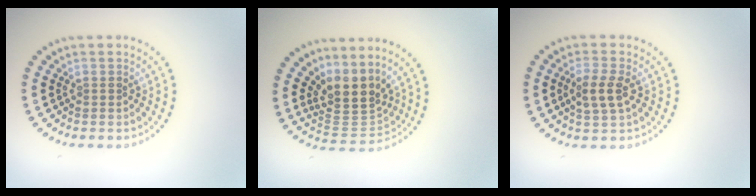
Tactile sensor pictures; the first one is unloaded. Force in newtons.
{"total": 4.0, "press": 3.0, "slide": 2.7}
{"total": 2.6, "press": 2.5, "slide": 0.8}